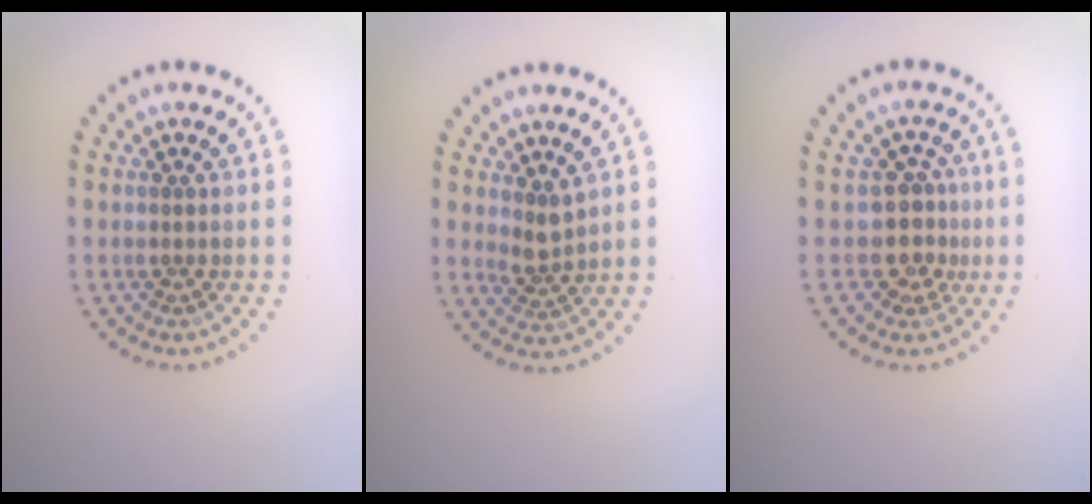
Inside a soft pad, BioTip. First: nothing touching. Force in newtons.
{"total": 1.9, "press": 1.4, "slide": 1.2}
{"total": 2.9, "press": 2.2, "slide": 1.9}